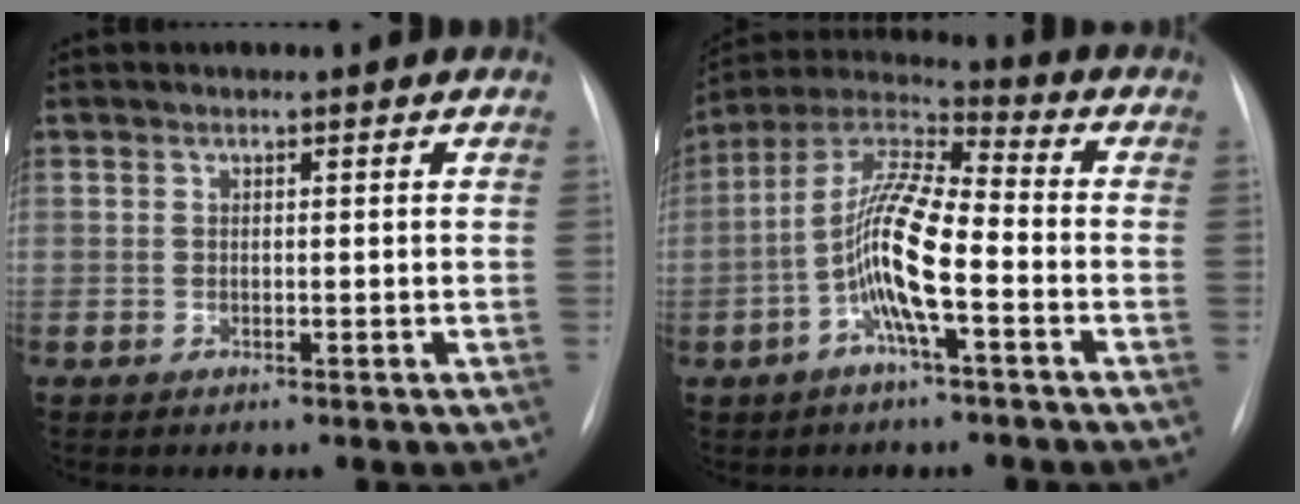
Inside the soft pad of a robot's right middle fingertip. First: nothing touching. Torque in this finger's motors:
{"motor_torque": [1.78, -0.36, 0.48, 0.14]}